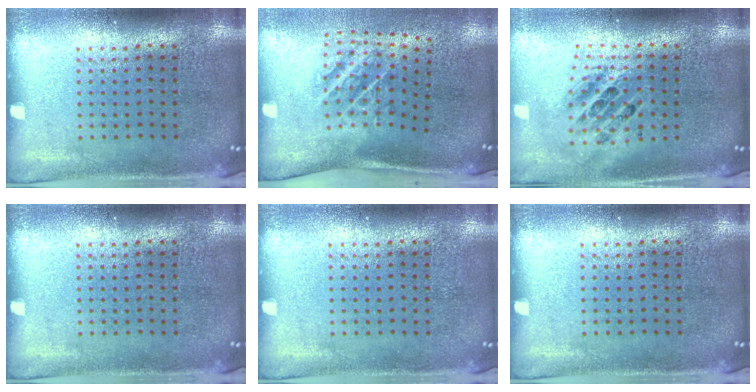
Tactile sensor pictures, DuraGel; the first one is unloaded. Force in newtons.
{"total": 2.1, "press": 1.3, "slide": 1.6}
{"total": 1.8, "press": 1.5, "slide": 1.1}
{"total": 0.0}
{"total": 0.0}
{"total": 0.0}